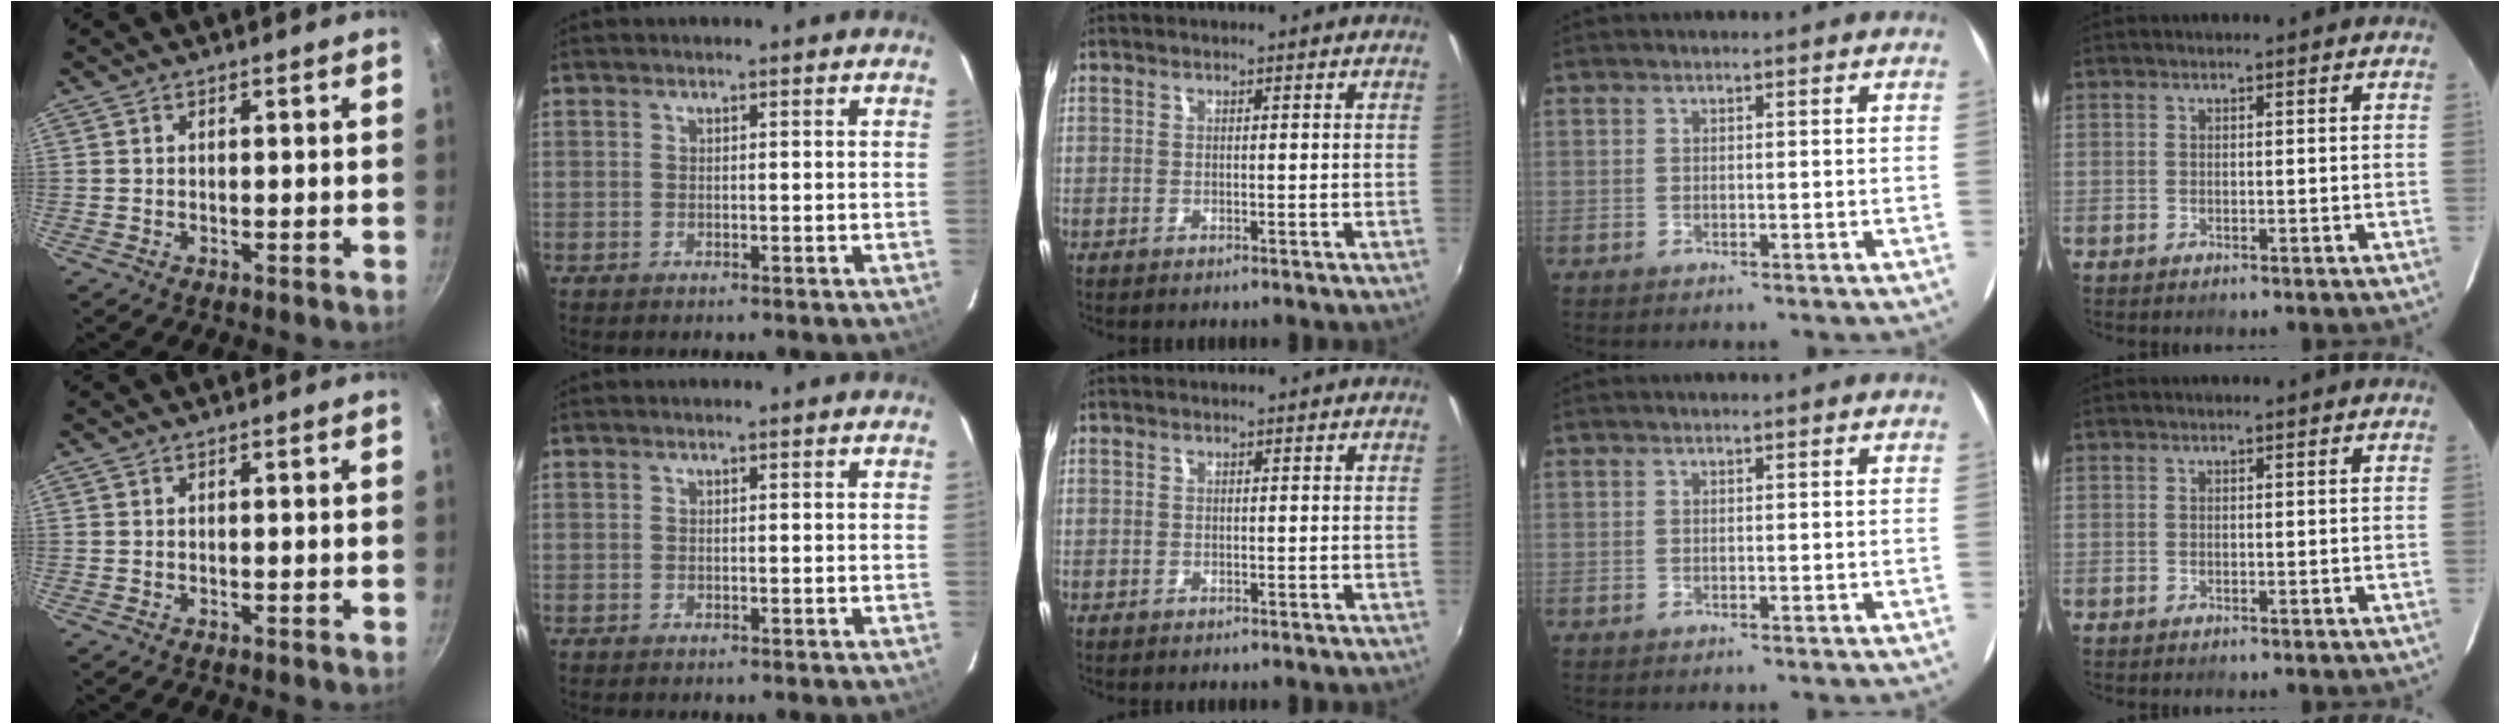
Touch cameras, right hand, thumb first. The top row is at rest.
{}